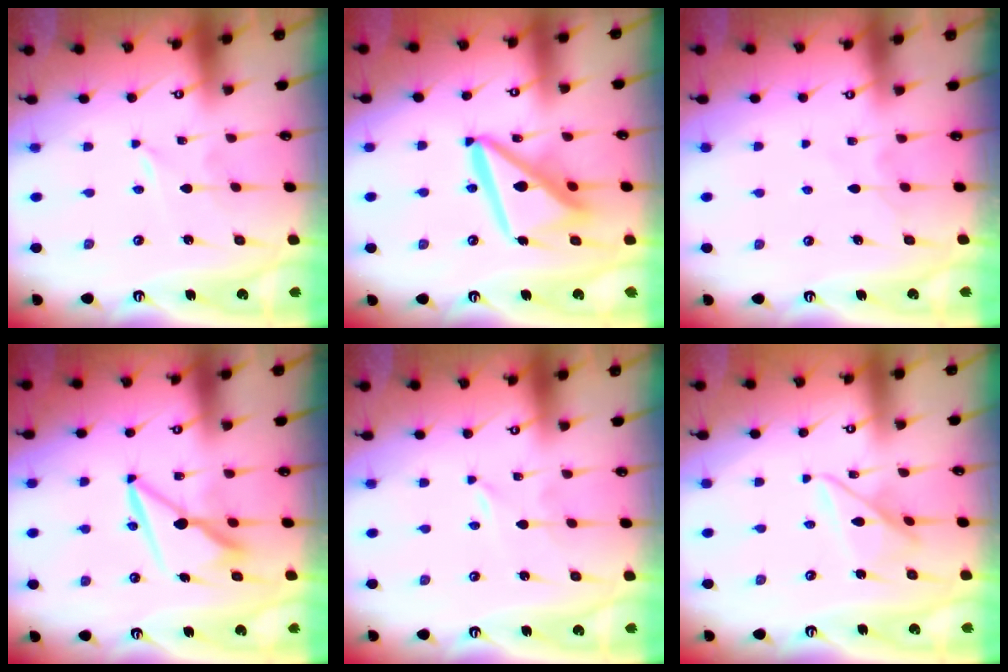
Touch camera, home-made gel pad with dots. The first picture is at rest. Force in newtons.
{"total": 16.1, "press": 15.9, "slide": 2.0}
{"total": 5.6, "press": 5.5, "slide": 0.7}
{"total": 8.5, "press": 8.4, "slide": 1.2}
{"total": 0.0}
{"total": 8.6, "press": 8.6, "slide": 0.8}